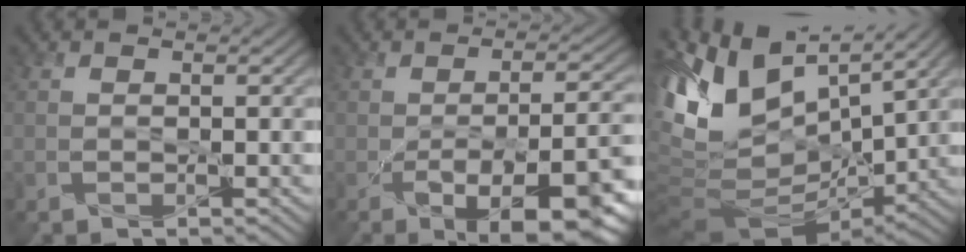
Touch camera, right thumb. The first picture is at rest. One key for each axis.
{"total": 11.7, "fx": -5.0, "fy": 4.5, "fz": 9.6, "tx": -0.124, "ty": -0.026, "tz": -0.060}
{"total": 13.2, "fx": 4.7, "fy": 7.3, "fz": 9.9, "tx": -0.234, "ty": -0.001, "tz": 0.092}